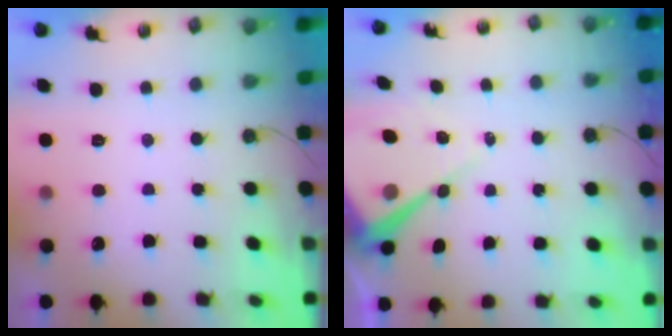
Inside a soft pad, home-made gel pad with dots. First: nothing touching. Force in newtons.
{"total": 10.8, "press": 10.7, "slide": 0.7}